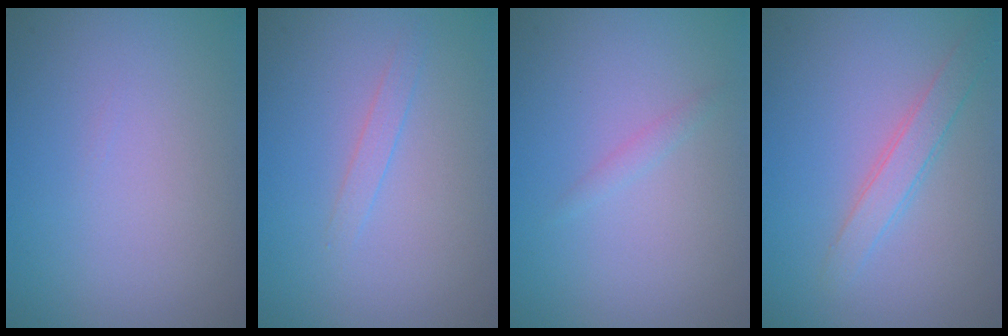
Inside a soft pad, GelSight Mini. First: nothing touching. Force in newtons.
{"total": 1.0, "press": 1.0, "slide": 0.1}
{"total": 0.8, "press": 0.8, "slide": 0.1}
{"total": 2.2, "press": 2.2, "slide": 0.1}